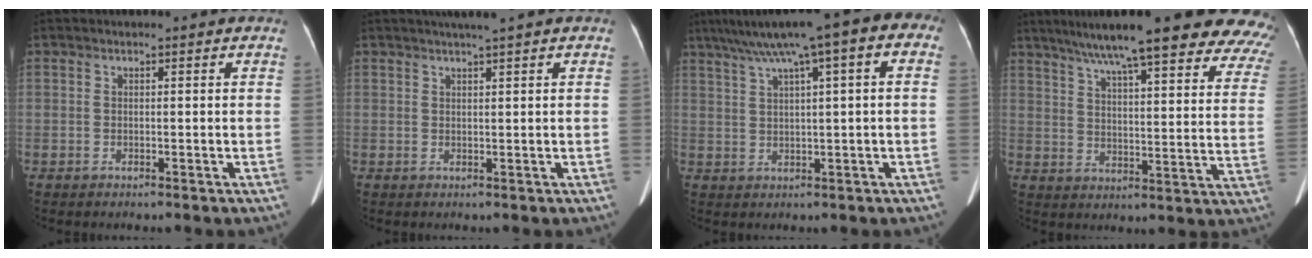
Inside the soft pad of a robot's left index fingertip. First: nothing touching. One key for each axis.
{"total": 2.8, "fx": 2.1, "fy": -0.6, "fz": 1.7, "tx": -0.020, "ty": 0.013, "tz": 0.037}
{"total": 12.9, "fx": 6.1, "fy": 1.9, "fz": 11.2, "tx": -0.176, "ty": 0.053, "tz": 0.089}
{"total": 28.6, "fx": 24.0, "fy": 3.4, "fz": 15.2, "tx": -0.187, "ty": -0.030, "tz": 0.292}